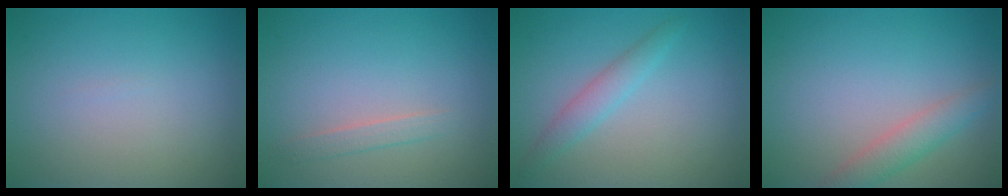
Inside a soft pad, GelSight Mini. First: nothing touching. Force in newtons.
{"total": 1.2, "press": 1.2, "slide": 0.1}
{"total": 2.0, "press": 2.0, "slide": 0.1}
{"total": 2.5, "press": 2.5, "slide": 0.2}